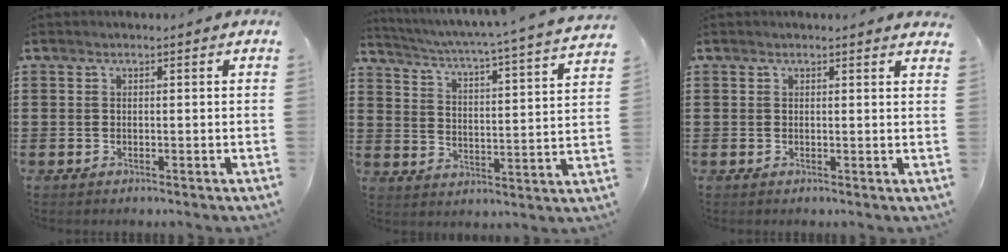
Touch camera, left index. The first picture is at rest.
{"total": 3.8, "force": [3.2, -1.0, 1.8], "torque": [-0.053, -0.039, 0.042]}
{"total": 1.0, "force": [0.9, -0.1, 0.4], "torque": [-0.009, -0.002, 0.017]}